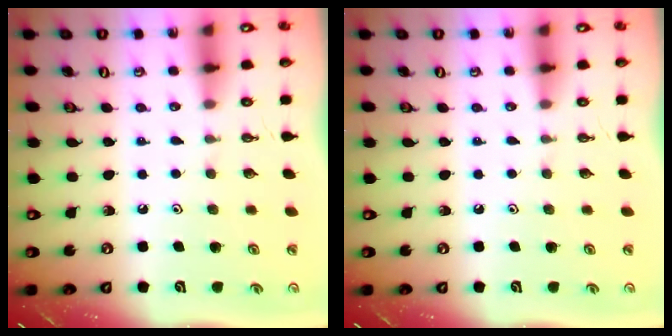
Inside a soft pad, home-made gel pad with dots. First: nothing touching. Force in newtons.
{"total": 0.0}